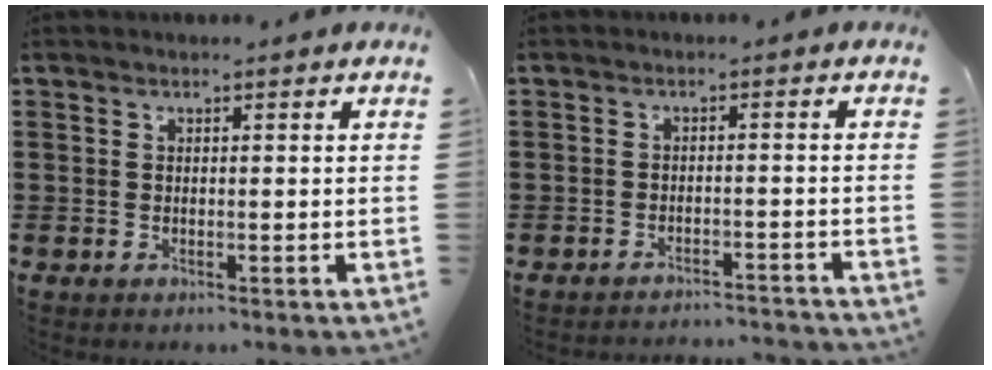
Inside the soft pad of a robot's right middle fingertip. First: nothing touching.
{"total": 2.3, "force": [-2.3, -0.1, 0.2], "torque": [-0.008, 0.000, -0.047]}